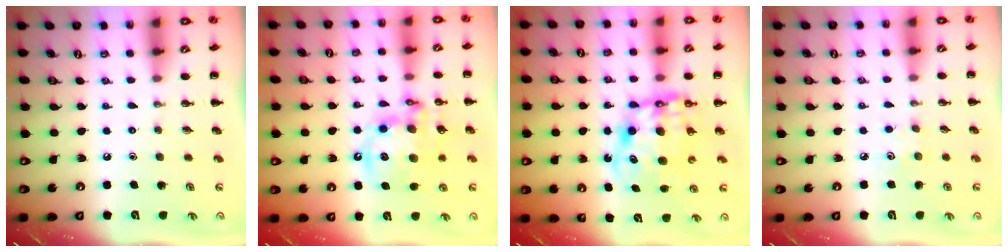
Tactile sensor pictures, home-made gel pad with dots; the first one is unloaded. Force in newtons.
{"total": 15.1, "press": 14.7, "slide": 3.7}
{"total": 10.9, "press": 10.6, "slide": 2.7}
{"total": 4.4, "press": 4.3, "slide": 1.2}